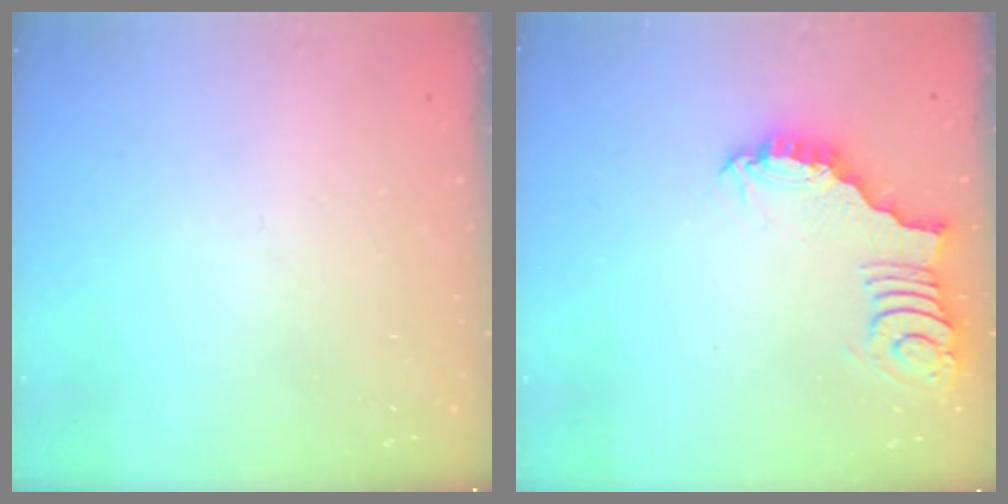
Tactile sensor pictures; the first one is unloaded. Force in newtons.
{"total": 3.1, "press": 3.1, "slide": 0.1}